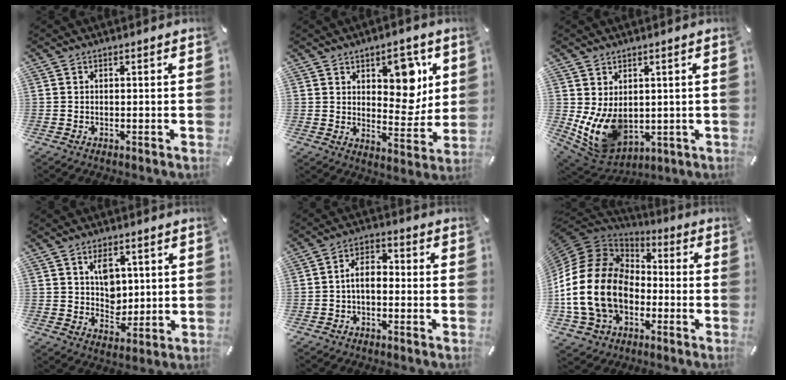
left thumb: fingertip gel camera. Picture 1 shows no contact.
{"total": 11.4, "force": [5.1, 6.9, 7.5], "torque": [-0.081, -0.028, 0.083]}
{"total": 10.4, "force": [0.1, 8.2, 6.3], "torque": [-0.142, -0.018, 0.009]}
{"total": 6.5, "force": [2.3, 5.2, 3.3], "torque": [-0.039, -0.005, 0.036]}
{"total": 5.9, "force": [-1.3, 3.5, 4.6], "torque": [-0.095, 0.016, -0.029]}
{"total": 20.0, "force": [-4.3, 15.3, 12.1], "torque": [-0.288, 0.019, -0.079]}